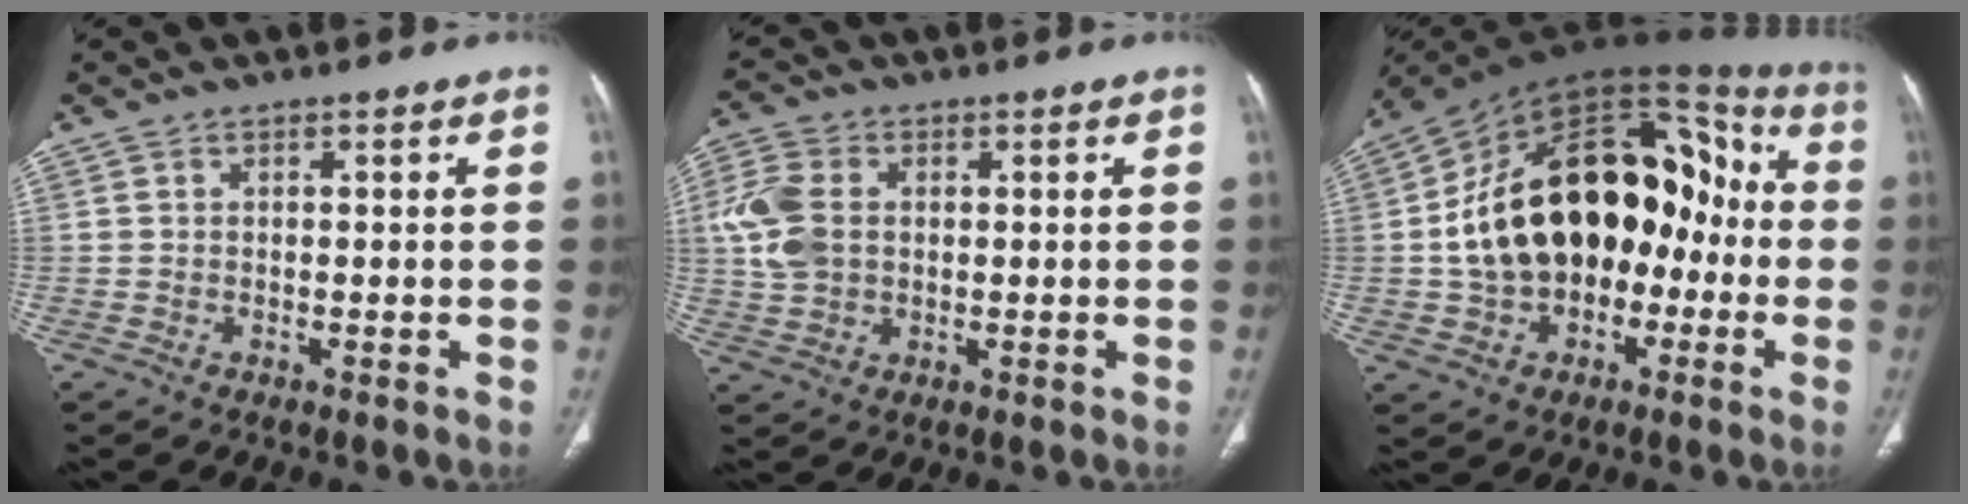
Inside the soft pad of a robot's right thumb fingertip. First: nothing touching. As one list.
[{"total": 9.0, "force": [0.9, 6.6, 6.1], "torque": [-0.140, 0.008, 0.018]}, {"total": 25.2, "force": [-2.3, 16.6, 18.8], "torque": [-0.281, 0.054, -0.038]}]